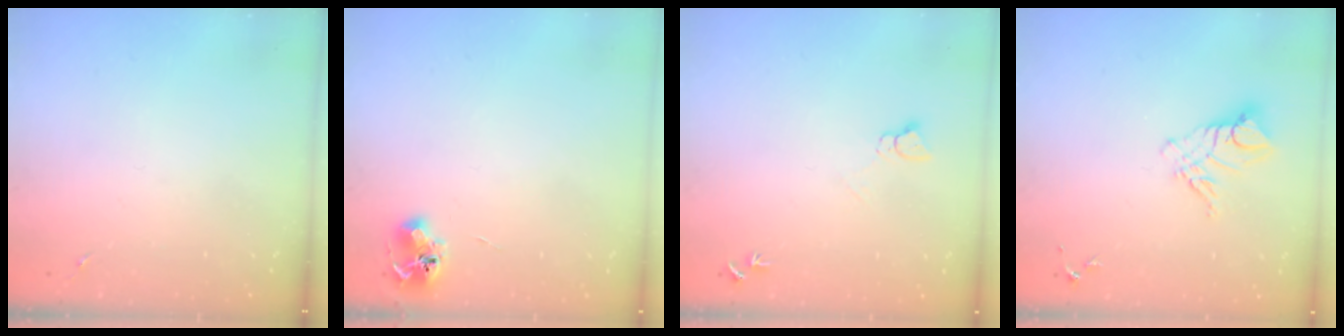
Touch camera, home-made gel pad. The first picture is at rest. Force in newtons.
{"total": 6.8, "press": 6.8, "slide": 0.9}
{"total": 4.4, "press": 4.4, "slide": 0.4}
{"total": 9.9, "press": 9.8, "slide": 1.1}